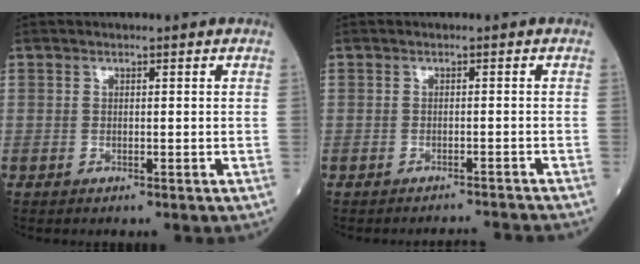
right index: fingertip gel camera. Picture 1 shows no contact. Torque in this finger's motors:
{"motor_torque": [-0.30, -0.19, 0.05, 0.03]}